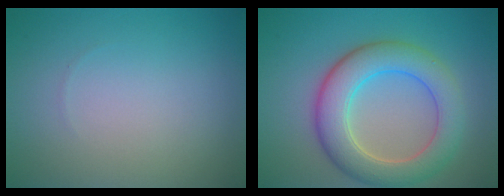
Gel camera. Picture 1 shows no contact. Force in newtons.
{"total": 6.8, "press": 6.8, "slide": 0.3}